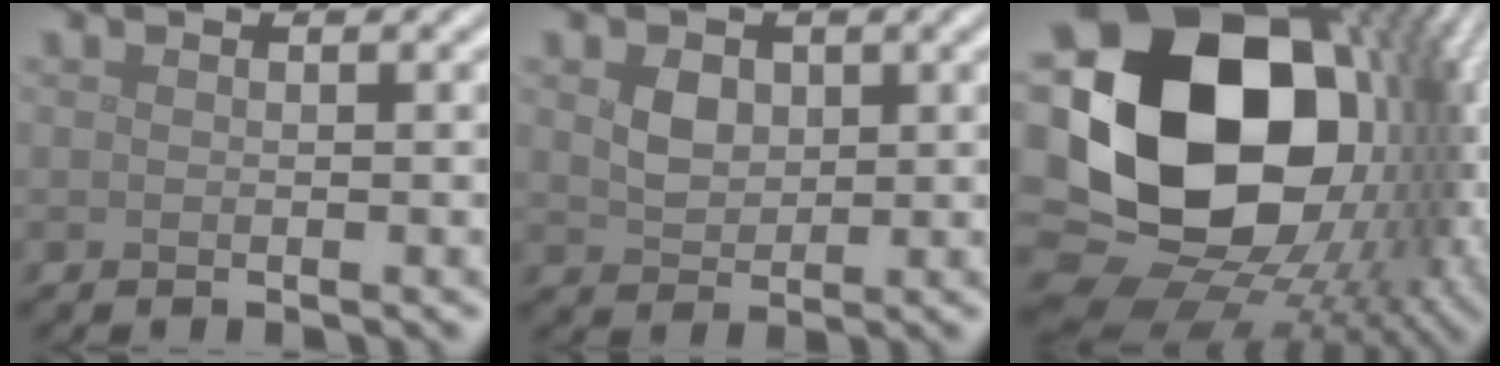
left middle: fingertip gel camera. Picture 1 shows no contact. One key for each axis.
{"total": 2.2, "fx": 0.8, "fy": 1.7, "fz": 1.2, "tx": -0.026, "ty": -0.001, "tz": 0.015}
{"total": 21.9, "fx": 0.7, "fy": 15.3, "fz": 15.6, "tx": -0.305, "ty": -0.018, "tz": 0.030}